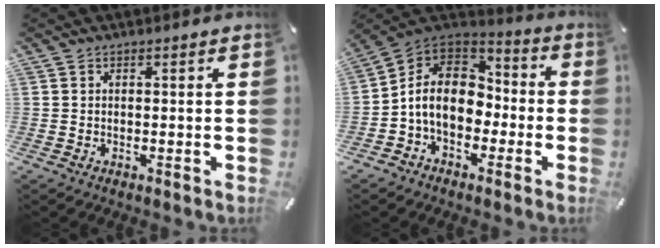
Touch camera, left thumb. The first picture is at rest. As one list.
[{"total": 11.9, "force": [-2.6, 9.4, 6.9], "torque": [-0.149, 0.018, -0.050]}]